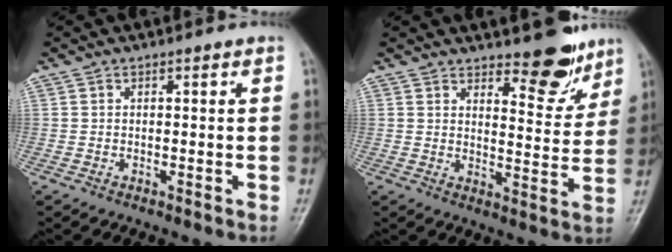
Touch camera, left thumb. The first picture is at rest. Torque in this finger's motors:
{"motor_torque": [0.22, 0.00, -0.23, -0.24, 0.07]}